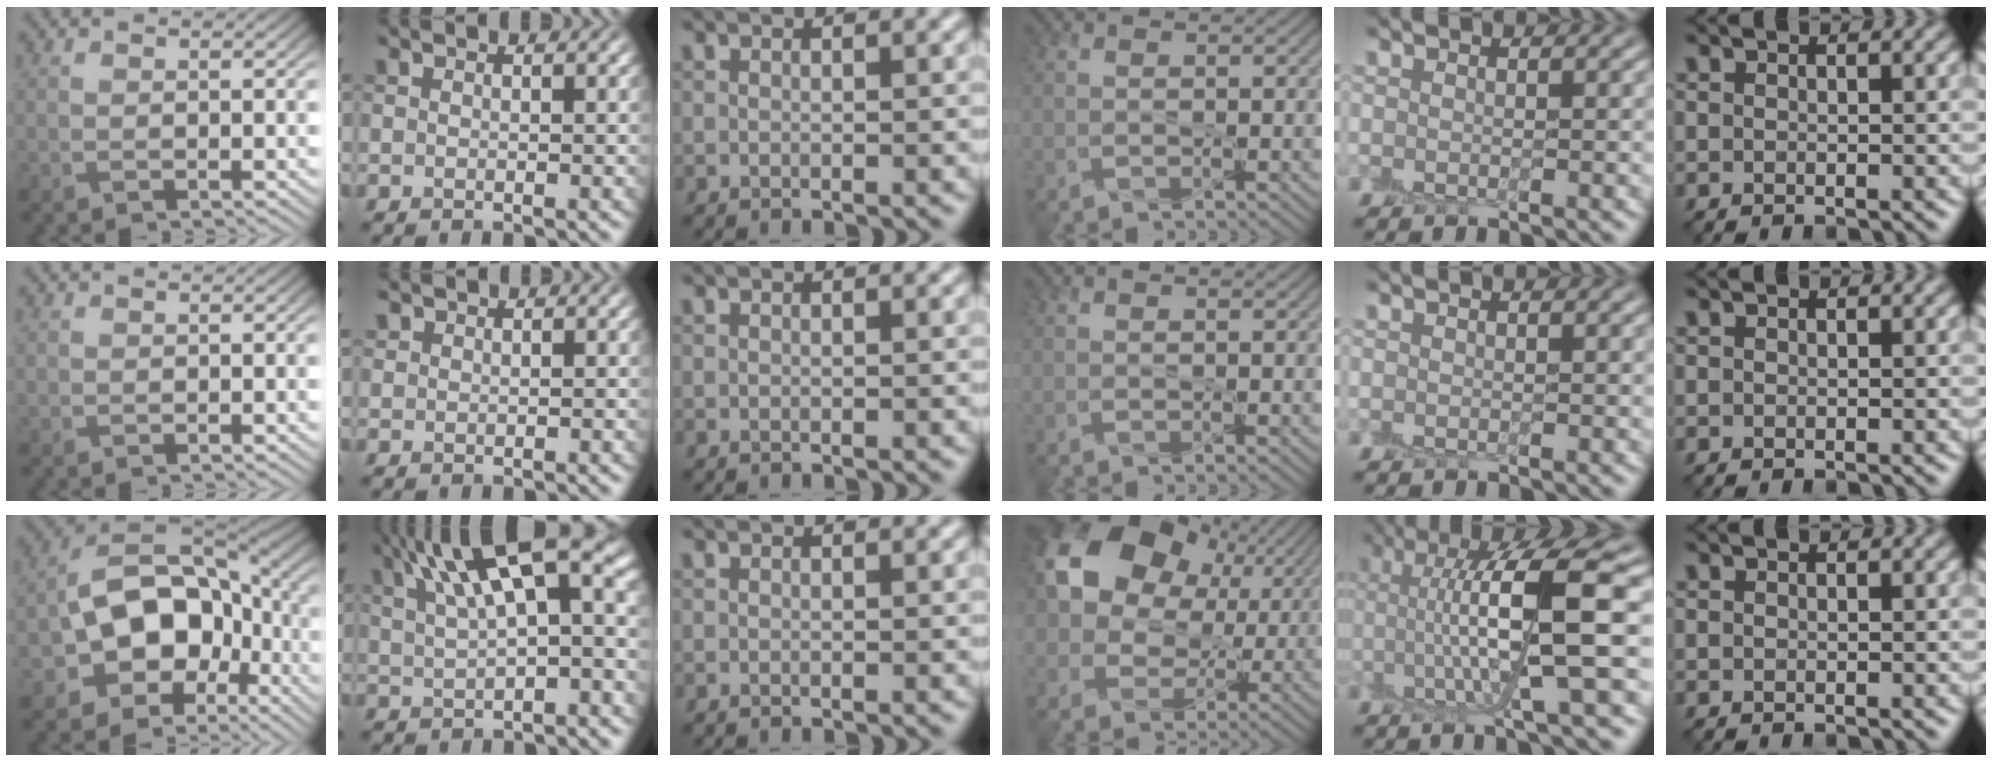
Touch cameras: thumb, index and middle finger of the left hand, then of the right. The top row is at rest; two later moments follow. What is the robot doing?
{"motion": "peel", "object": "postage stamp"}